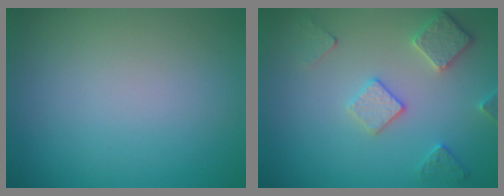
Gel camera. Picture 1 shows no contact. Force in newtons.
{"total": 3.3, "press": 3.1, "slide": 1.3}